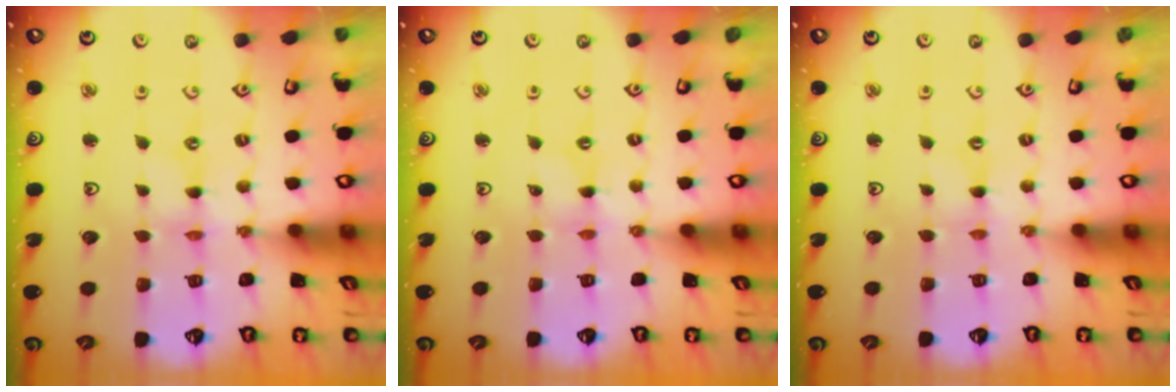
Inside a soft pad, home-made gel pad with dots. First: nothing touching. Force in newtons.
{"total": 0.0}
{"total": 0.0}